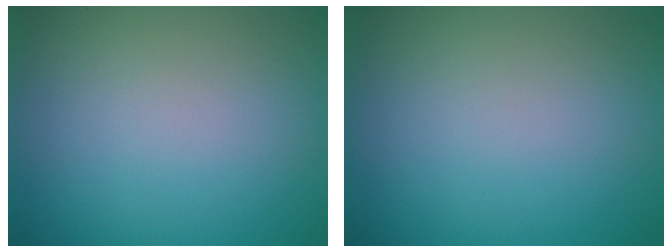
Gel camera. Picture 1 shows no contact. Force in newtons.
{"total": 0.0}